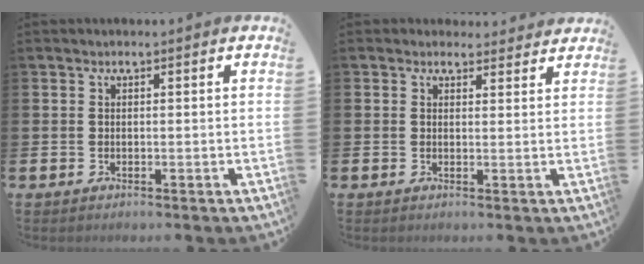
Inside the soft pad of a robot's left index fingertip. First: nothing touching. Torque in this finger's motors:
{"motor_torque": [0.94, -1.20, 0.38, 0.03]}